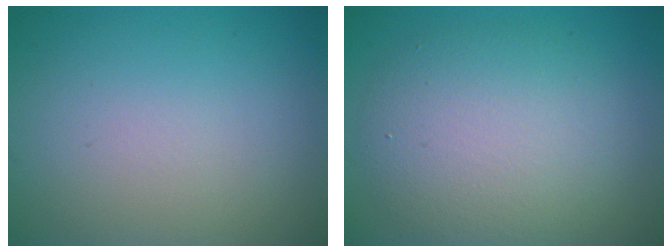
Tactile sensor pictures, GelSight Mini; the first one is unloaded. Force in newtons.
{"total": 6.8, "press": 6.8, "slide": 0.6}